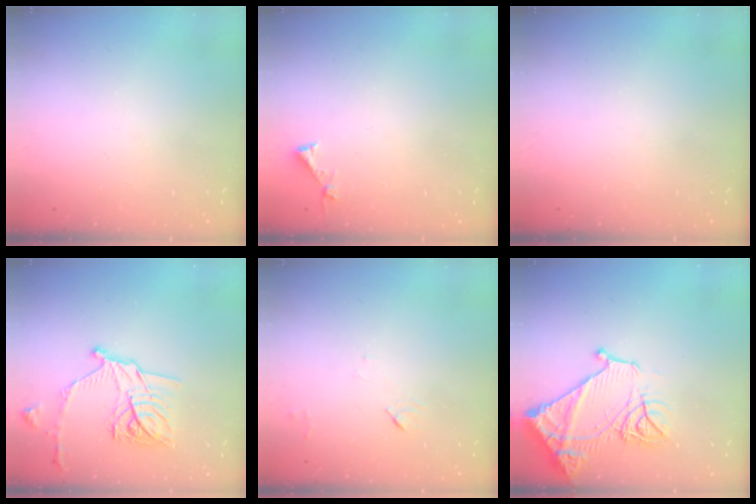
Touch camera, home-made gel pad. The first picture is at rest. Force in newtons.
{"total": 3.1, "press": 3.1, "slide": 0.3}
{"total": 0.0}
{"total": 16.7, "press": 16.6, "slide": 0.6}
{"total": 3.7, "press": 3.6, "slide": 0.5}
{"total": 15.8, "press": 15.7, "slide": 1.5}